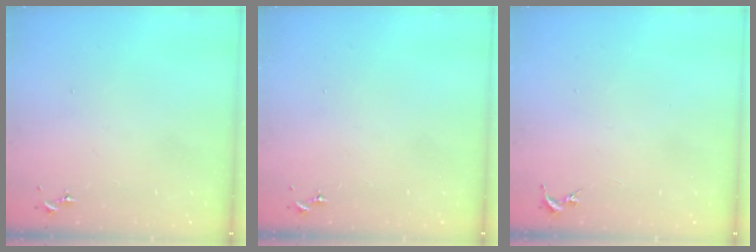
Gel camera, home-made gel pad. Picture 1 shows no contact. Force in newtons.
{"total": 0.0}
{"total": 0.0}